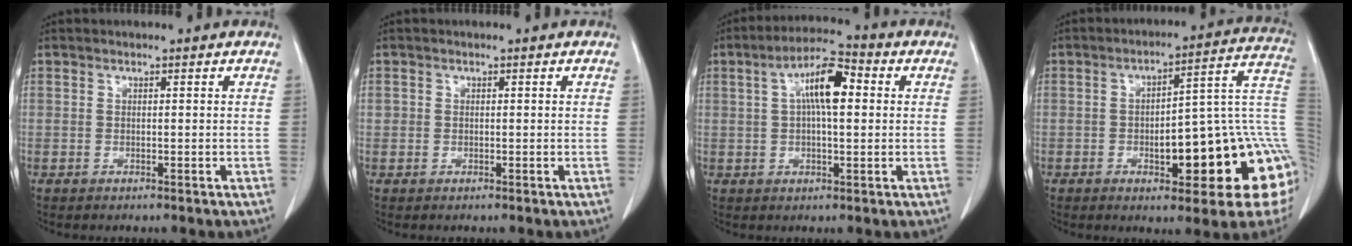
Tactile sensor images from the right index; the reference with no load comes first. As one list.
[{"total": 0.8, "force": [0.0, 0.7, 0.1], "torque": [0.007, 0.008, 0.000]}, {"total": 8.6, "force": [1.8, 2.3, 8.1], "torque": [-0.149, 0.026, 0.026]}, {"total": 20.4, "force": [-3.5, 4.8, 19.5], "torque": [-0.174, 0.034, -0.036]}]